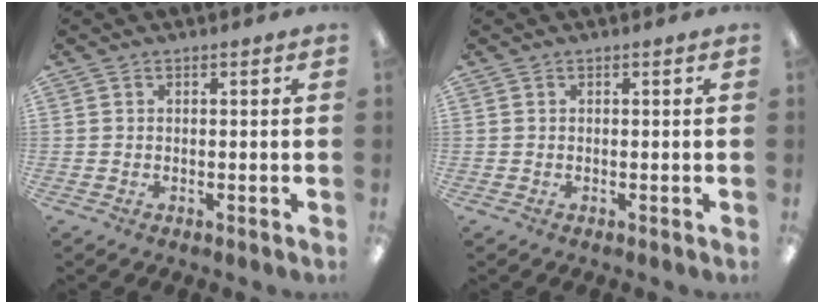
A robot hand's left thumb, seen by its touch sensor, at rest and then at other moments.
{"total": 0.0}